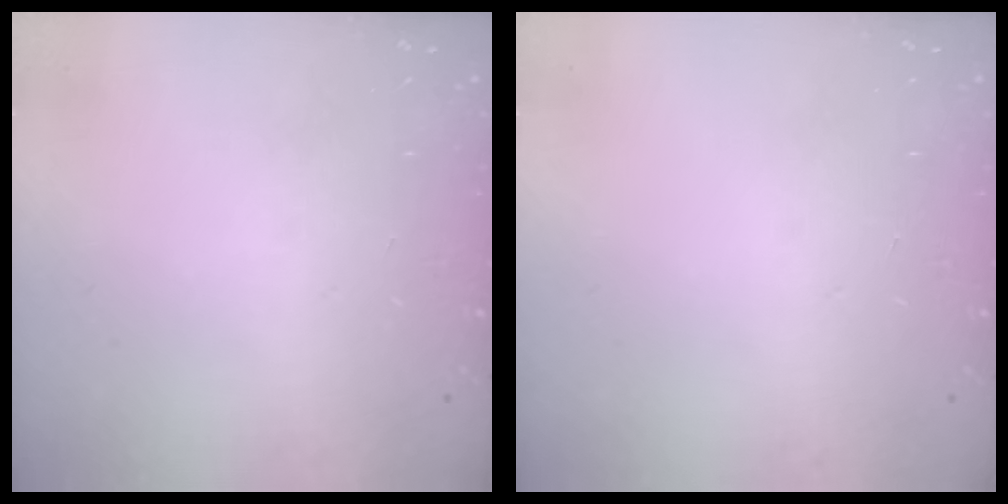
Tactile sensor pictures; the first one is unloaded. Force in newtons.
{"total": 0.0}